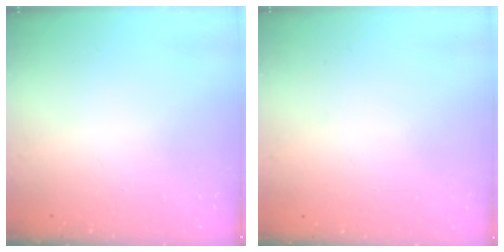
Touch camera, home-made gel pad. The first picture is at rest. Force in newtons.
{"total": 0.0}